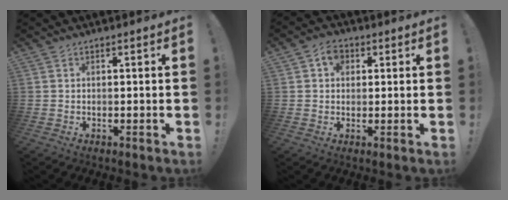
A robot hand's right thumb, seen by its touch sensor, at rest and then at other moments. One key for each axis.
{"total": 4.9, "fx": 1.4, "fy": 4.0, "fz": 2.4, "tx": -0.032, "ty": 0.002, "tz": 0.025}